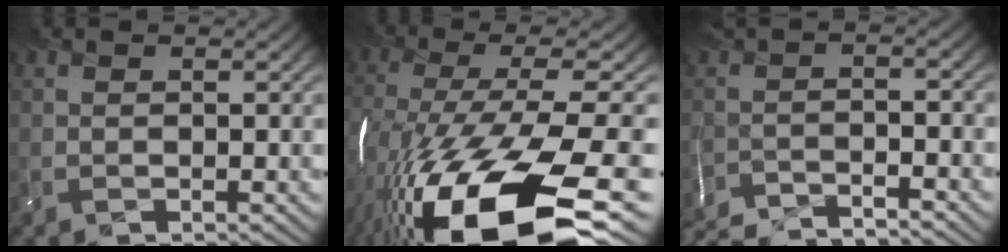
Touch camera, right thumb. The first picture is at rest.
{"total": 19.7, "force": [-9.5, 5.8, 16.2], "torque": [-0.318, -0.045, -0.144]}
{"total": 6.3, "force": [-6.1, -0.3, 1.5], "torque": [-0.022, -0.010, -0.111]}